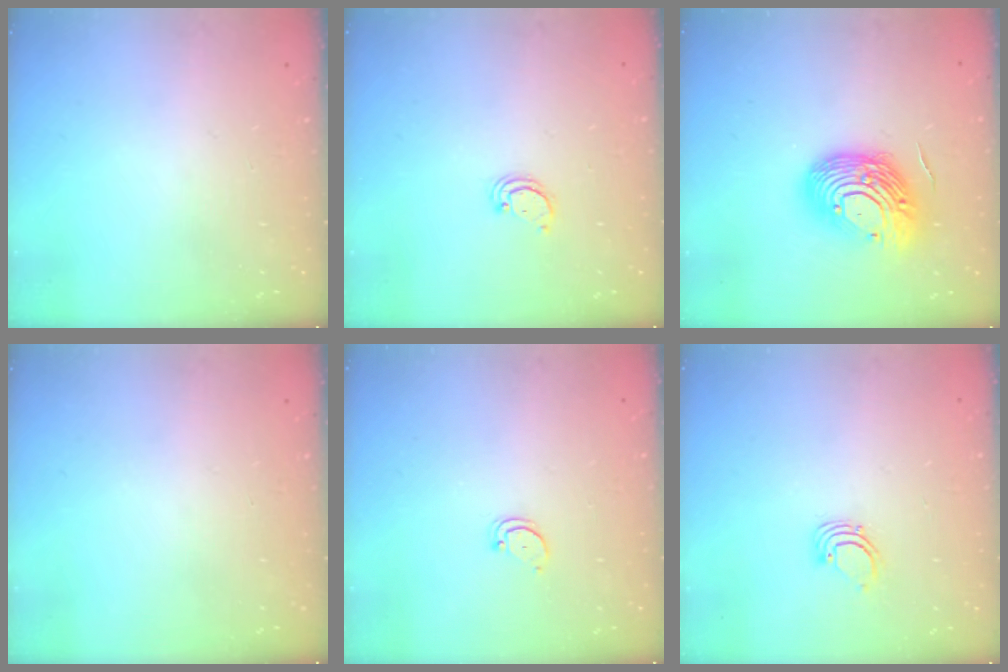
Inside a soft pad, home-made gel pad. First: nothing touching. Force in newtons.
{"total": 2.2, "press": 2.2, "slide": 0.1}
{"total": 16.3, "press": 16.2, "slide": 2.1}
{"total": 0.0}
{"total": 2.7, "press": 2.7, "slide": 0.2}
{"total": 2.2, "press": 2.2, "slide": 0.2}